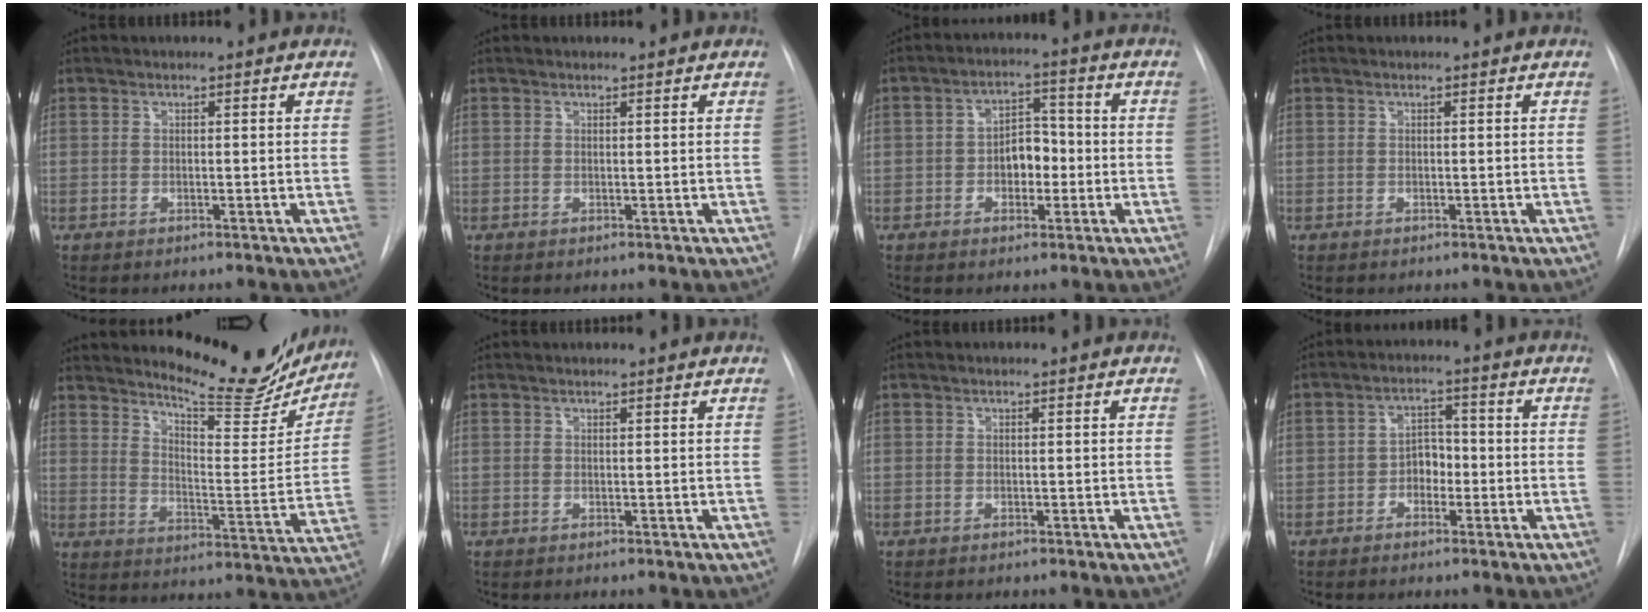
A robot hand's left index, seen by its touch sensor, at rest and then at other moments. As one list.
[{"total": 0.8, "force": [0.8, 0.0, 0.1], "torque": [-0.006, 0.004, 0.012]}, {"total": 5.3, "force": [-1.0, 3.4, 4.0], "torque": [-0.061, 0.018, -0.017]}, {"total": 0.0}, {"total": 18.9, "force": [17.2, 3.8, 6.9], "torque": [-0.091, -0.057, 0.224]}, {"total": 2.3, "force": [2.2, 0.2, 0.6], "torque": [-0.011, 0.022, 0.028]}, {"total": 0.0}, {"total": 3.7, "force": [-1.2, 2.5, 2.4], "torque": [-0.035, 0.013, -0.024]}]